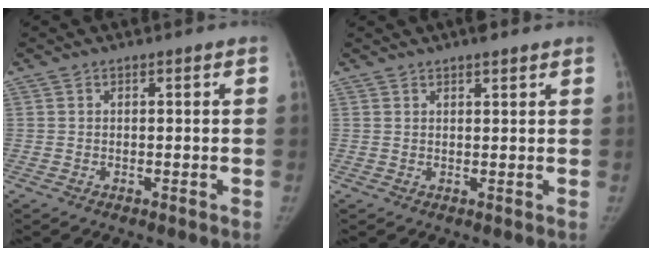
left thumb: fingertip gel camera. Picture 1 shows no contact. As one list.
[{"total": 2.4, "force": [1.9, 0.6, 1.3], "torque": [-0.014, -0.004, 0.025]}]